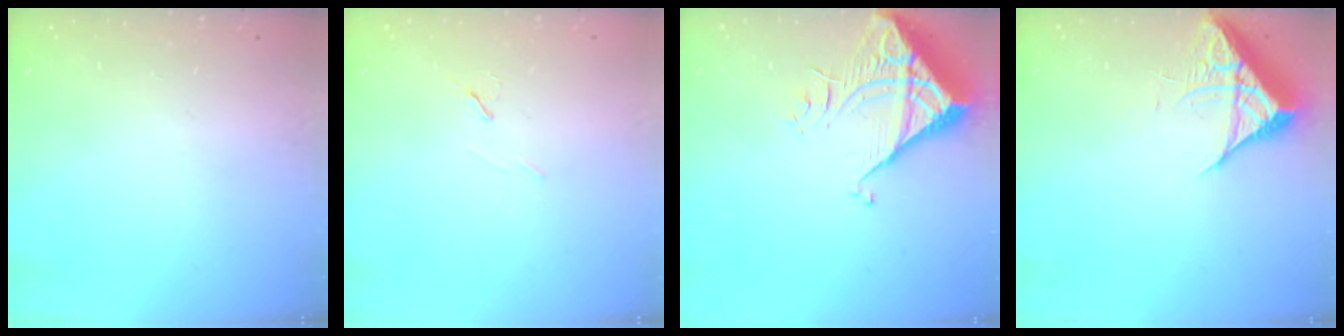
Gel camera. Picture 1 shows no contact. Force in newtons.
{"total": 6.0, "press": 5.3, "slide": 2.8}
{"total": 7.5, "press": 7.4, "slide": 1.0}
{"total": 6.6, "press": 6.6, "slide": 0.3}